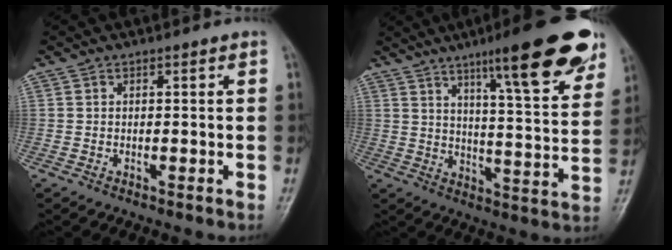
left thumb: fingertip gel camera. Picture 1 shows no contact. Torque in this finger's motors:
{"motor_torque": [1.12, 0.04, 1.69, -1.08, 0.30]}